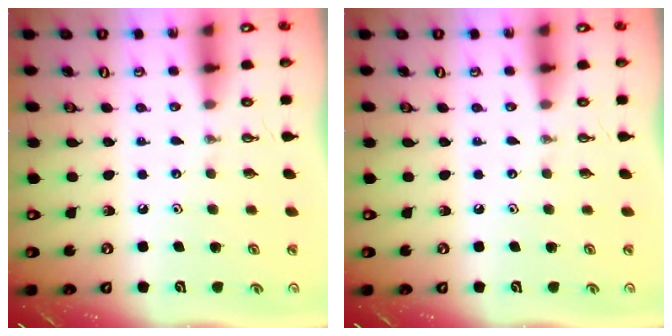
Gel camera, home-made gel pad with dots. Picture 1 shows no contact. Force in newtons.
{"total": 0.0}